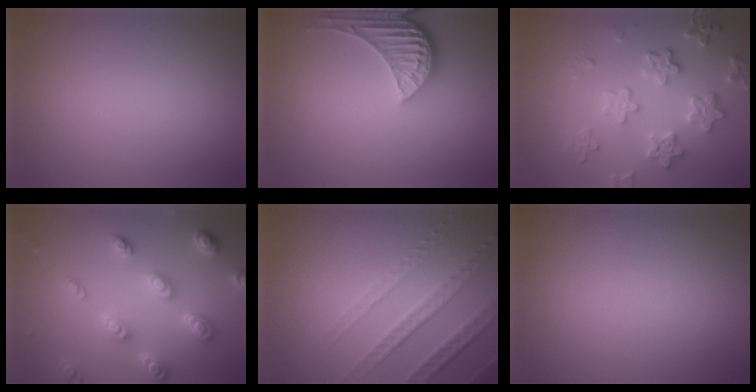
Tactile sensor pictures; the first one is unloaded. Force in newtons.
{"total": 4.0, "press": 3.4, "slide": 2.1}
{"total": 4.0, "press": 3.9, "slide": 1.2}
{"total": 4.6, "press": 4.5, "slide": 0.9}
{"total": 4.7, "press": 3.3, "slide": 3.3}
{"total": 0.0}